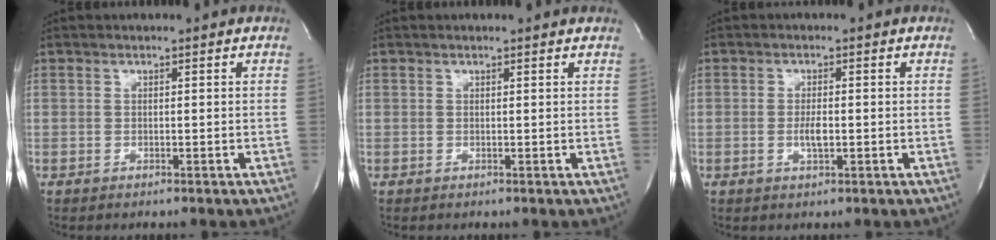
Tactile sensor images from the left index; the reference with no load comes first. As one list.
[{"total": 1.6, "force": [1.5, 0.0, 0.6], "torque": [-0.016, 0.007, 0.011]}, {"total": 2.4, "force": [-0.6, 0.6, 2.3], "torque": [-0.047, -0.003, -0.008]}]